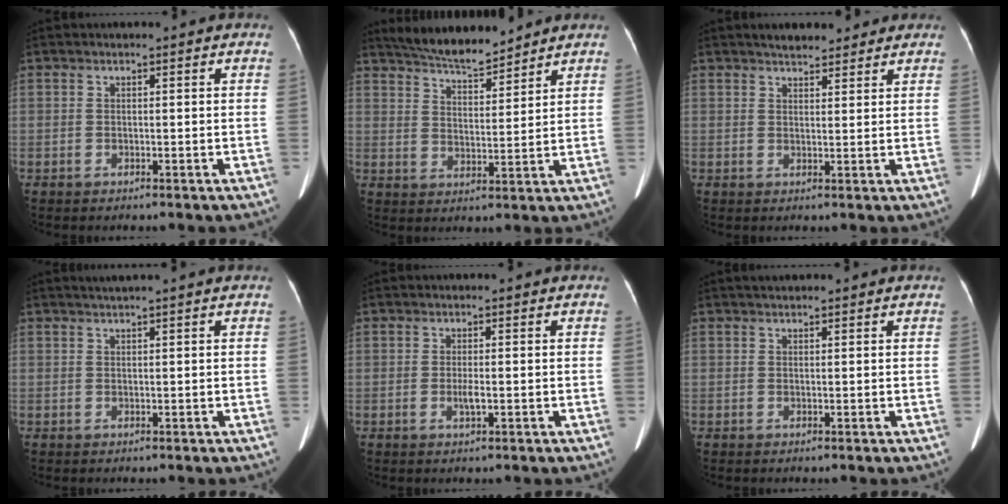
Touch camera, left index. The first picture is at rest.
{"total": 9.1, "force": [8.5, 1.1, 3.1], "torque": [-0.057, 0.010, 0.145]}
{"total": 5.5, "force": [4.7, 1.9, 2.1], "torque": [-0.026, 0.020, 0.068]}
{"total": 1.4, "force": [1.1, -0.4, 0.8], "torque": [-0.016, 0.007, 0.025]}
{"total": 1.5, "force": [-0.4, 0.2, 1.4], "torque": [-0.030, -0.002, -0.006]}
{"total": 1.6, "force": [1.3, 0.5, 0.8], "torque": [-0.012, 0.020, 0.021]}